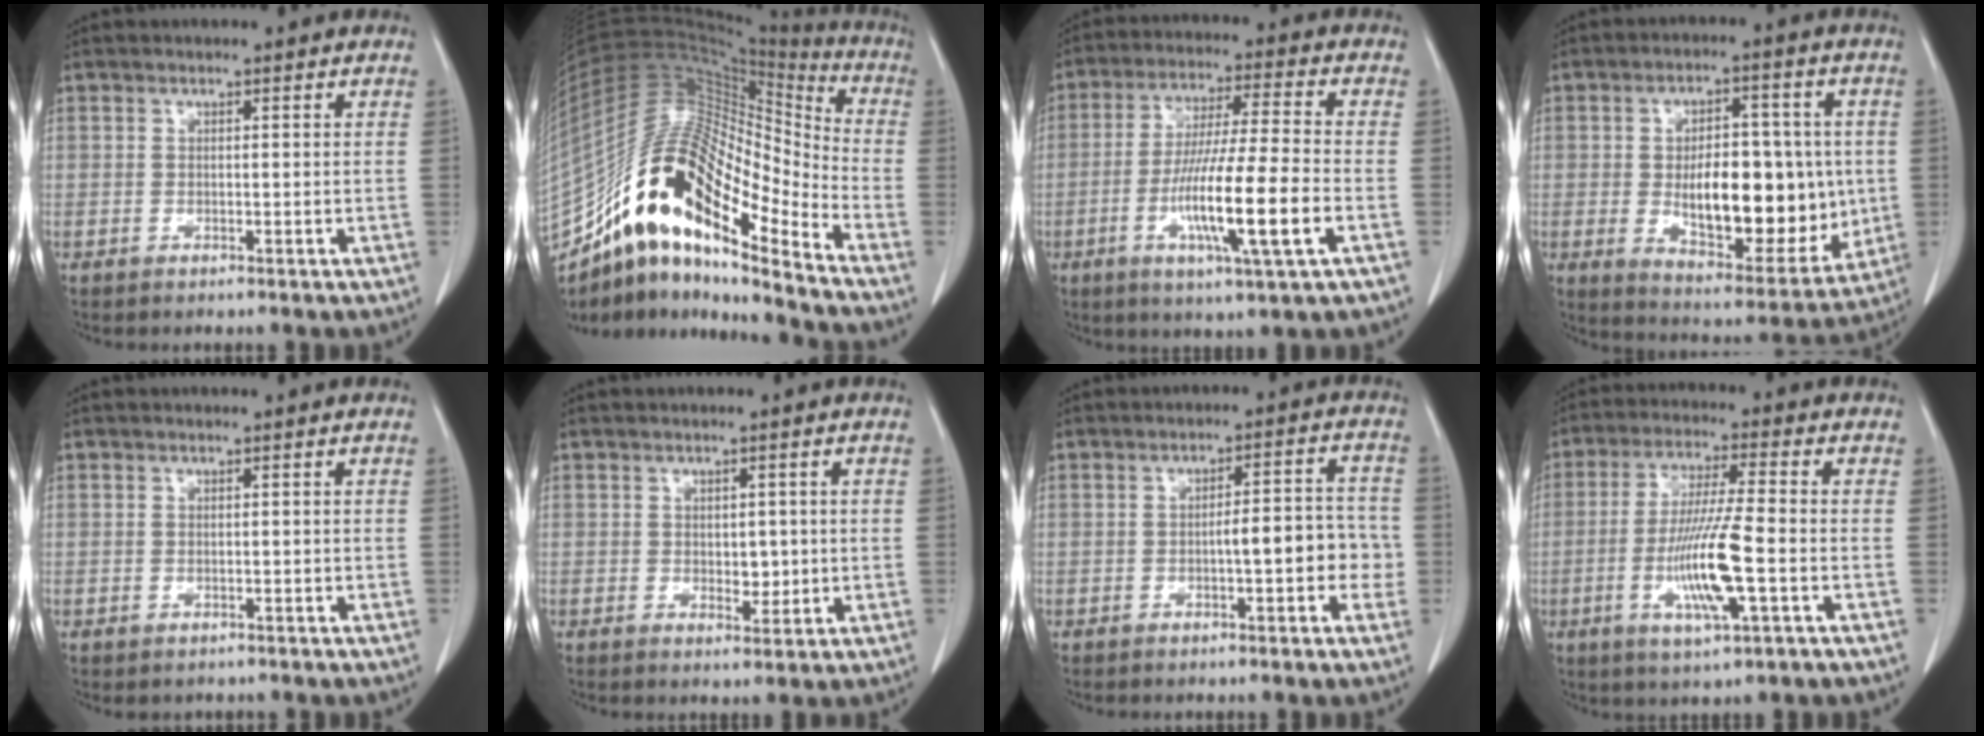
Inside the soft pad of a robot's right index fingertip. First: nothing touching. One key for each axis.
{"total": 23.8, "fx": -15.6, "fy": 5.7, "fz": 17.1, "tx": -0.341, "ty": 0.021, "tz": -0.278}
{"total": 14.0, "fx": -4.1, "fy": 0.0, "fz": 13.4, "tx": -0.250, "ty": -0.015, "tz": -0.074}
{"total": 17.8, "fx": -0.9, "fy": 8.2, "fz": 15.8, "tx": -0.232, "ty": 0.003, "tz": 0.005}
{"total": 0.7, "fx": -0.4, "fy": 0.6, "fz": 0.0, "tx": -0.005, "ty": 0.003, "tz": -0.002}
{"total": 2.9, "fx": 0.1, "fy": 1.8, "fz": 2.3, "tx": -0.027, "ty": -0.001, "tz": 0.012}
{"total": 6.7, "fx": -1.5, "fy": 1.8, "fz": 6.3, "tx": -0.082, "ty": 0.027, "tz": -0.019}
{"total": 11.3, "fx": -2.8, "fy": 0.5, "fz": 11.0, "tx": -0.213, "ty": -0.013, "tz": -0.053}